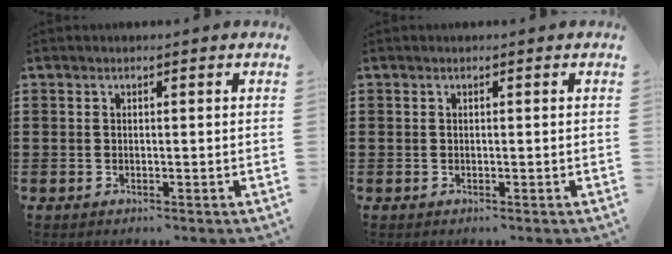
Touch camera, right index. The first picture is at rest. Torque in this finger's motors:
{"motor_torque": [-0.02, 1.12, 0.00, 0.00]}